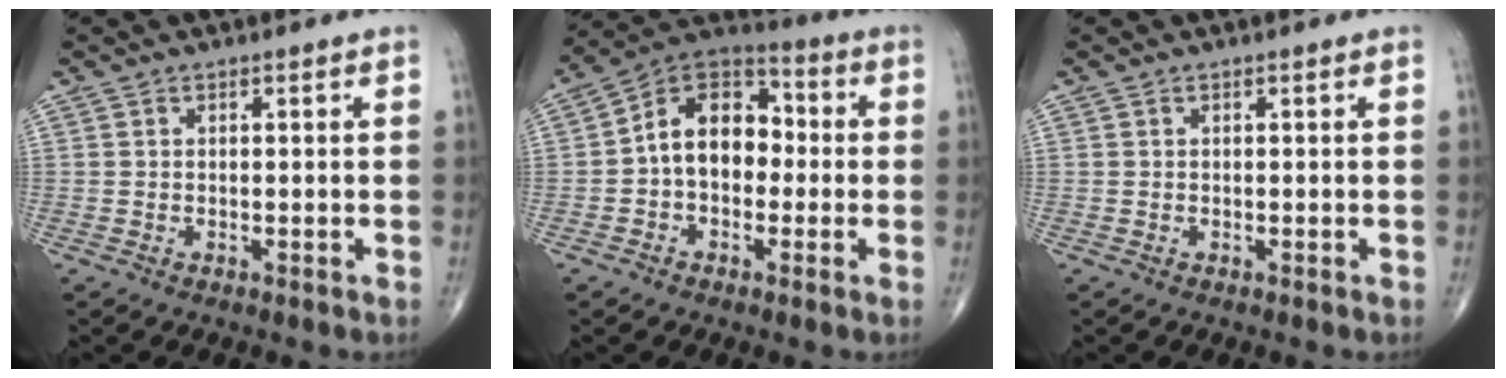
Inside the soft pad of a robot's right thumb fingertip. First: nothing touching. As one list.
[{"total": 12.8, "force": [-0.4, 9.0, 9.1], "torque": [-0.115, 0.042, -0.024]}, {"total": 0.0}]